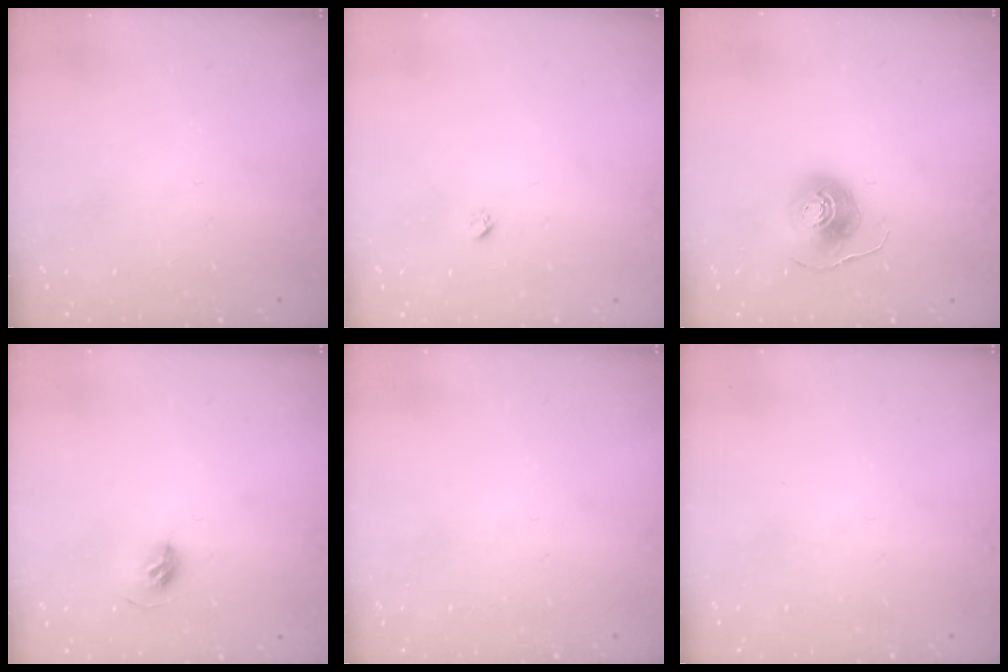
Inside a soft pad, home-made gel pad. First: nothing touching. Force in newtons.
{"total": 1.9, "press": 1.9, "slide": 0.1}
{"total": 8.7, "press": 8.7, "slide": 0.5}
{"total": 6.2, "press": 6.1, "slide": 1.2}
{"total": 0.0}
{"total": 0.0}